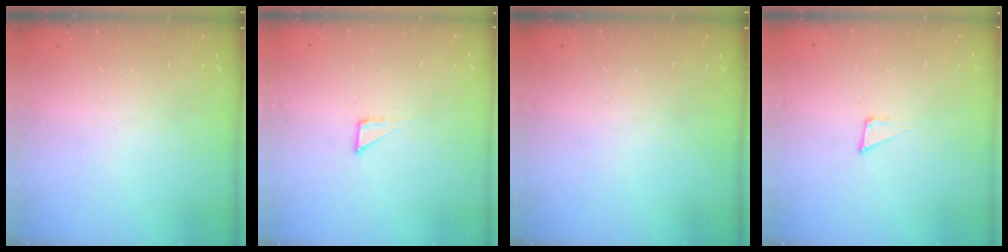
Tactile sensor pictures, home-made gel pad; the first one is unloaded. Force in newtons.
{"total": 2.7, "press": 2.7, "slide": 0.2}
{"total": 0.0}
{"total": 5.0, "press": 4.9, "slide": 0.8}